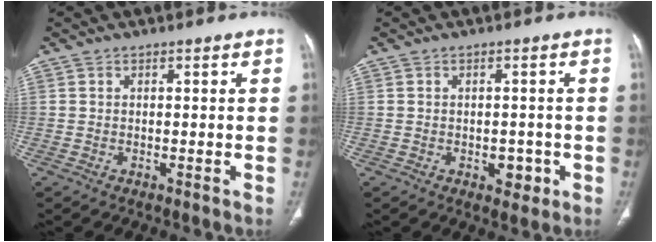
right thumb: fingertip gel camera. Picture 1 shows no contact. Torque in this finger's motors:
{"motor_torque": [0.80, 0.50, -0.28, 0.13, 0.01]}